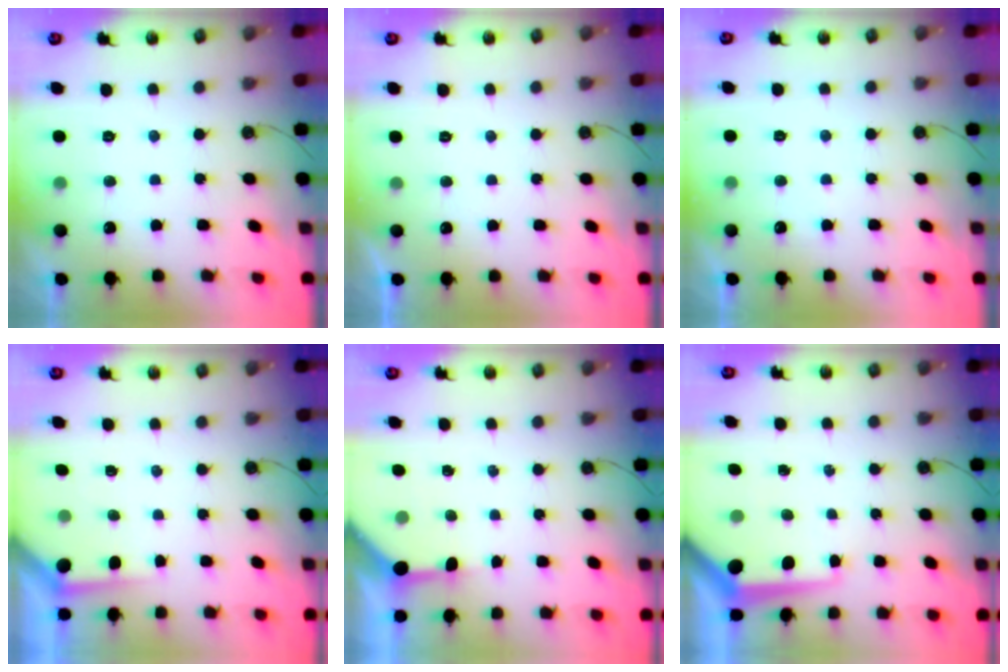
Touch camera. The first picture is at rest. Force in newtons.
{"total": 0.0}
{"total": 2.9, "press": 2.9, "slide": 0.5}
{"total": 2.2, "press": 2.2, "slide": 0.3}
{"total": 3.7, "press": 3.6, "slide": 0.3}
{"total": 8.2, "press": 8.1, "slide": 0.9}